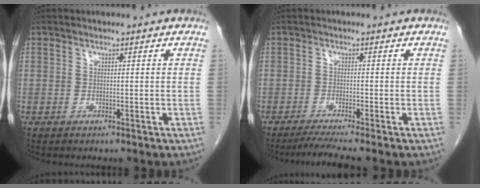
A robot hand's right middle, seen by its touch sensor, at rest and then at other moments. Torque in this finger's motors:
{"motor_torque": [0.50, -0.18, 0.06, 0.02]}